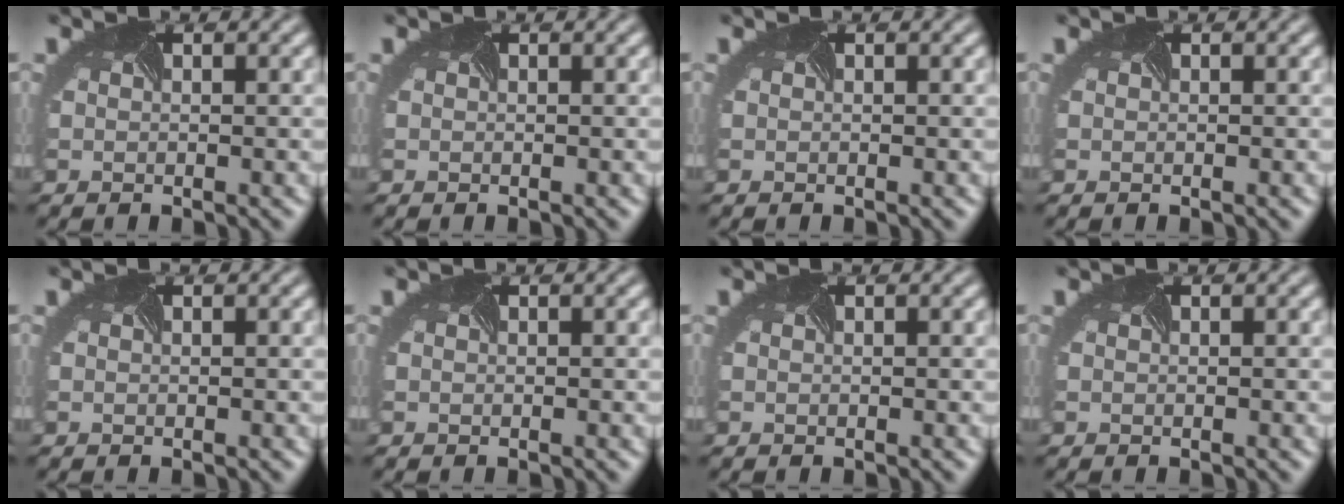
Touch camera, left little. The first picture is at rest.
{"total": 0.0}
{"total": 0.0}
{"total": 0.0}
{"total": 0.0}
{"total": 0.0}
{"total": 0.0}
{"total": 0.0}